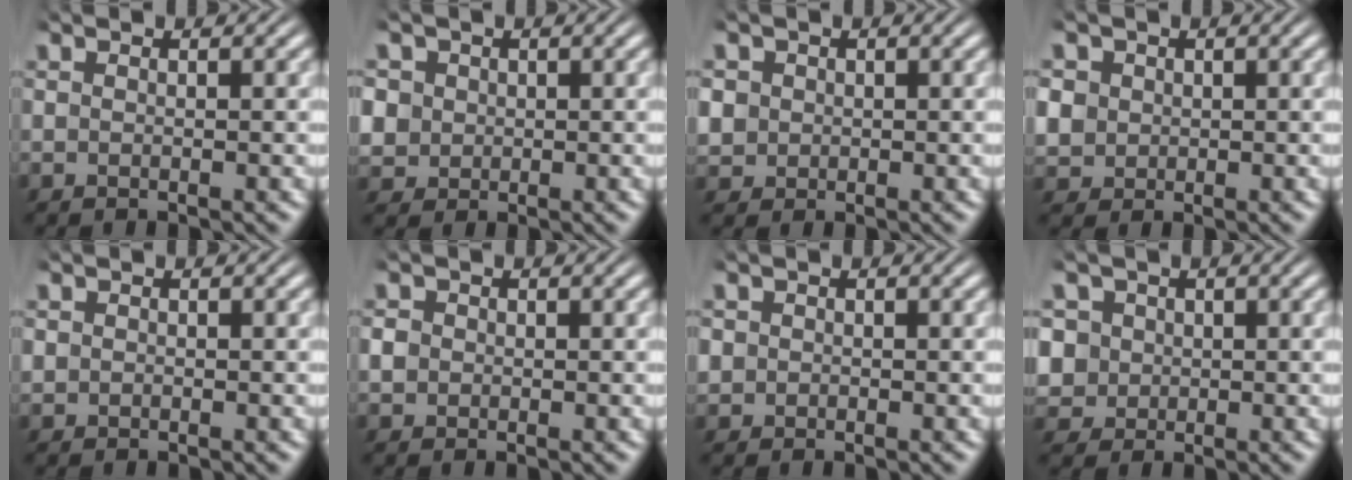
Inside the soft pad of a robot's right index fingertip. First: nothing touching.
{"total": 4.9, "force": [0.2, 4.5, 1.9], "torque": [-0.058, -0.017, 0.011]}
{"total": 3.2, "force": [0.1, 3.0, 1.2], "torque": [-0.039, -0.012, 0.008]}
{"total": 3.9, "force": [0.2, 3.5, 1.5], "torque": [-0.047, -0.013, 0.012]}
{"total": 0.6, "force": [-0.1, 0.6, 0.2], "torque": [-0.009, -0.009, 0.004]}
{"total": 1.6, "force": [-0.2, 1.5, 0.6], "torque": [-0.022, -0.005, -0.001]}
{"total": 1.7, "force": [-0.2, 1.7, 0.4], "torque": [-0.021, -0.012, 0.002]}
{"total": 6.9, "force": [0.1, 6.4, 2.7], "torque": [-0.080, -0.026, 0.009]}